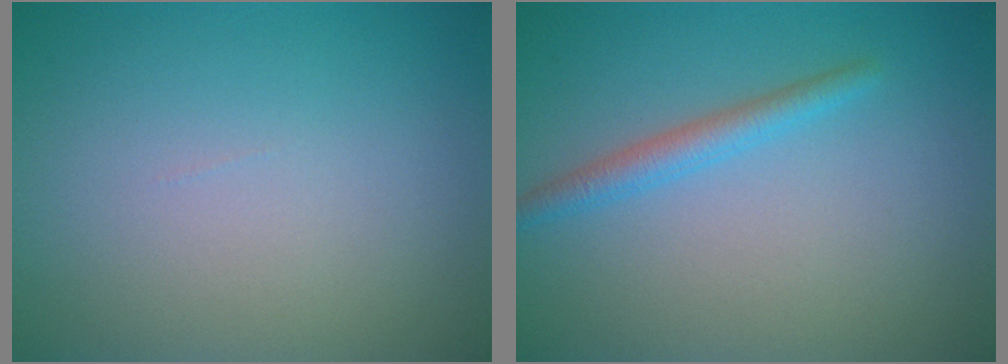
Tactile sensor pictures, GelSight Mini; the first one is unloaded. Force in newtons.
{"total": 2.0, "press": 2.0, "slide": 0.1}